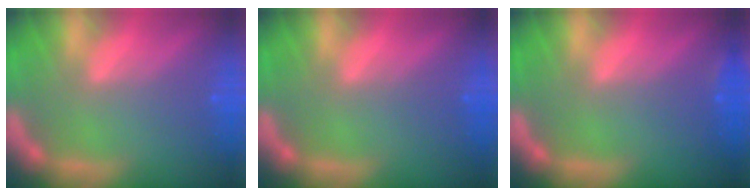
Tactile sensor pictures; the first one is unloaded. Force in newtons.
{"total": 0.0}
{"total": 0.9}